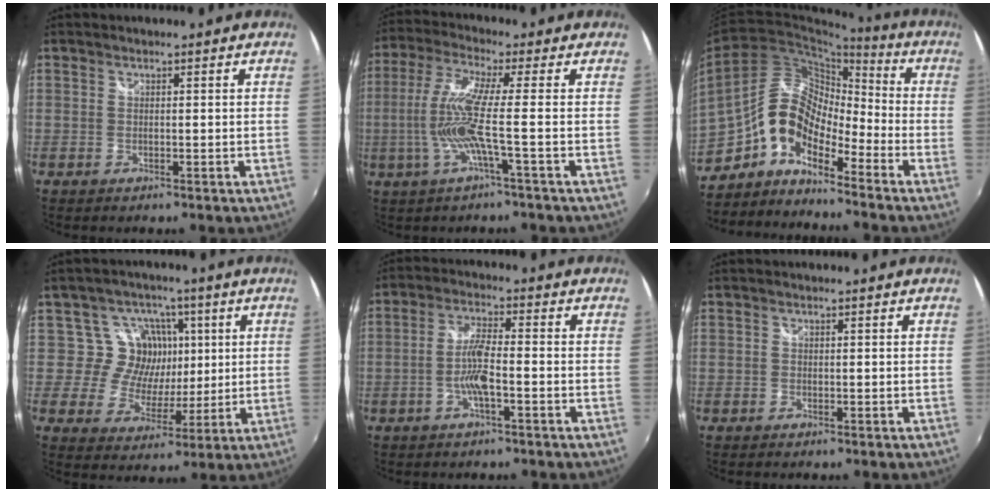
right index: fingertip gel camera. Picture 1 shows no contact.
{"total": 9.1, "force": [-2.2, -1.2, 8.8], "torque": [-0.181, -0.008, -0.037]}
{"total": 11.7, "force": [-7.4, 5.8, 7.0], "torque": [-0.122, 0.022, -0.156]}
{"total": 9.7, "force": [2.5, 9.2, 1.7], "torque": [-0.030, -0.004, 0.033]}
{"total": 5.7, "force": [-2.1, 0.7, 5.3], "torque": [-0.108, 0.002, -0.040]}
{"total": 0.0}